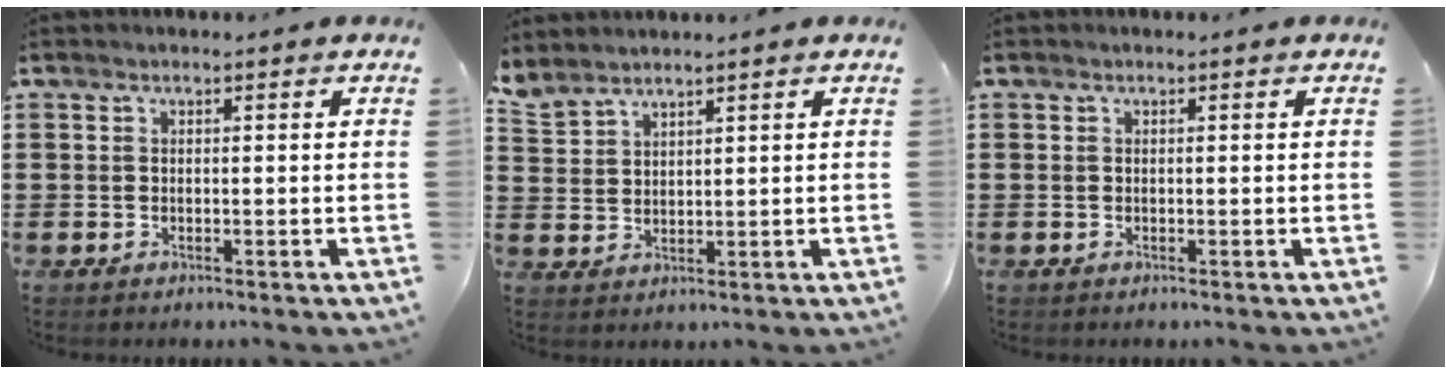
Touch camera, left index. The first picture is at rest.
{"total": 2.8, "force": [2.7, 0.7, 0.3], "torque": [-0.016, -0.004, 0.054]}
{"total": 0.0}